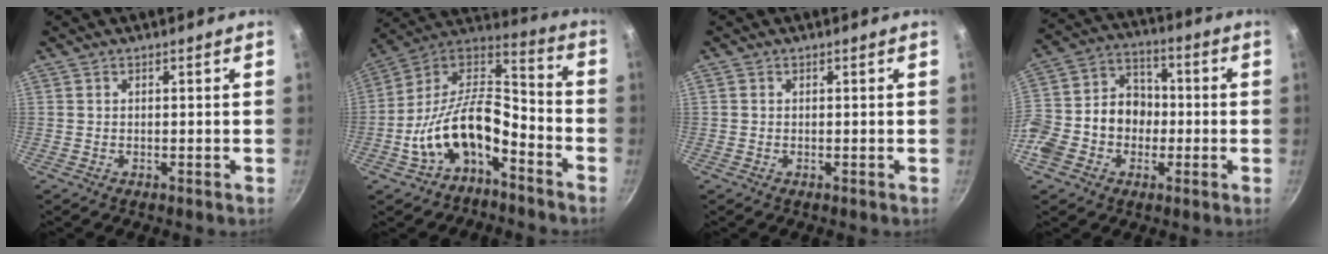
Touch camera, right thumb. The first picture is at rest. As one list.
[{"total": 16.6, "force": [-7.2, 8.9, 12.0], "torque": [-0.197, 0.081, -0.141]}, {"total": 0.0}, {"total": 16.2, "force": [-3.5, 13.3, 8.5], "torque": [-0.137, 0.049, -0.073]}]